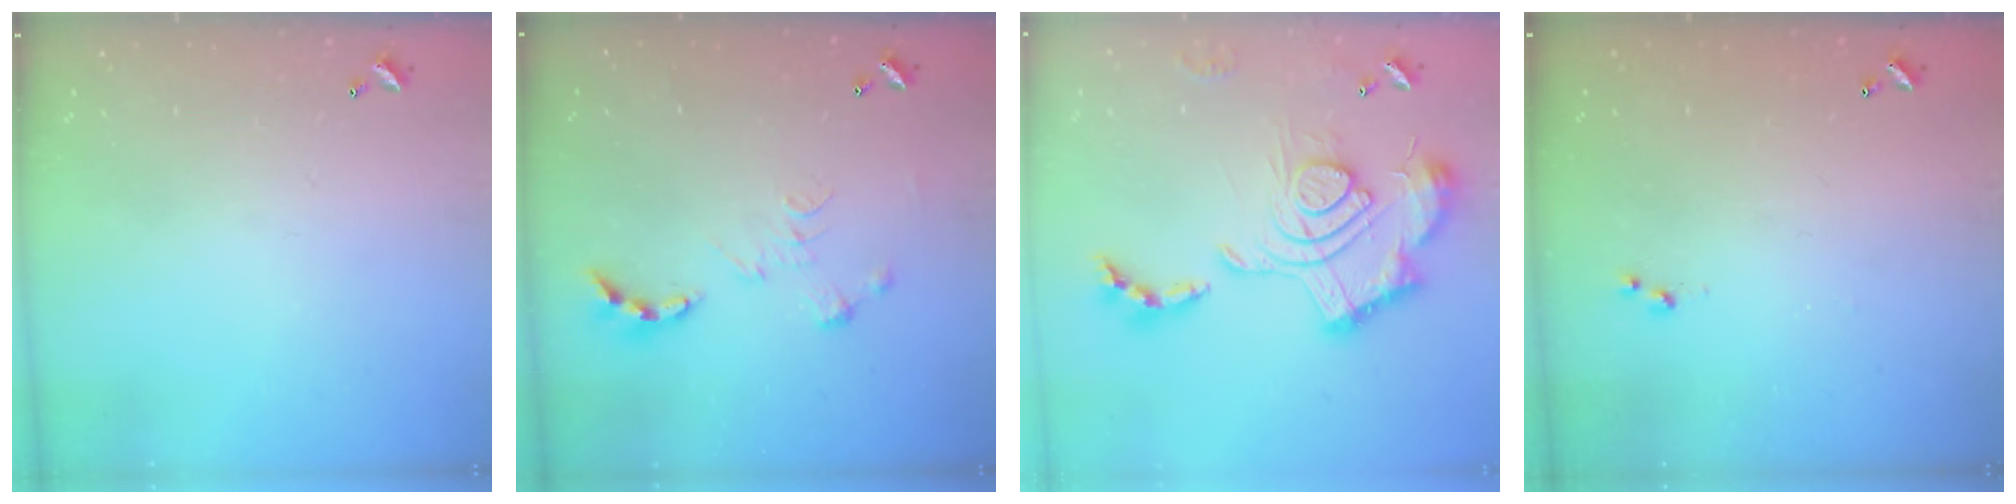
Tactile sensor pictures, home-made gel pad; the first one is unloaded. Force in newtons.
{"total": 0.0}
{"total": 2.5, "press": 1.9, "slide": 1.7}
{"total": 3.0, "press": 3.0, "slide": 0.4}